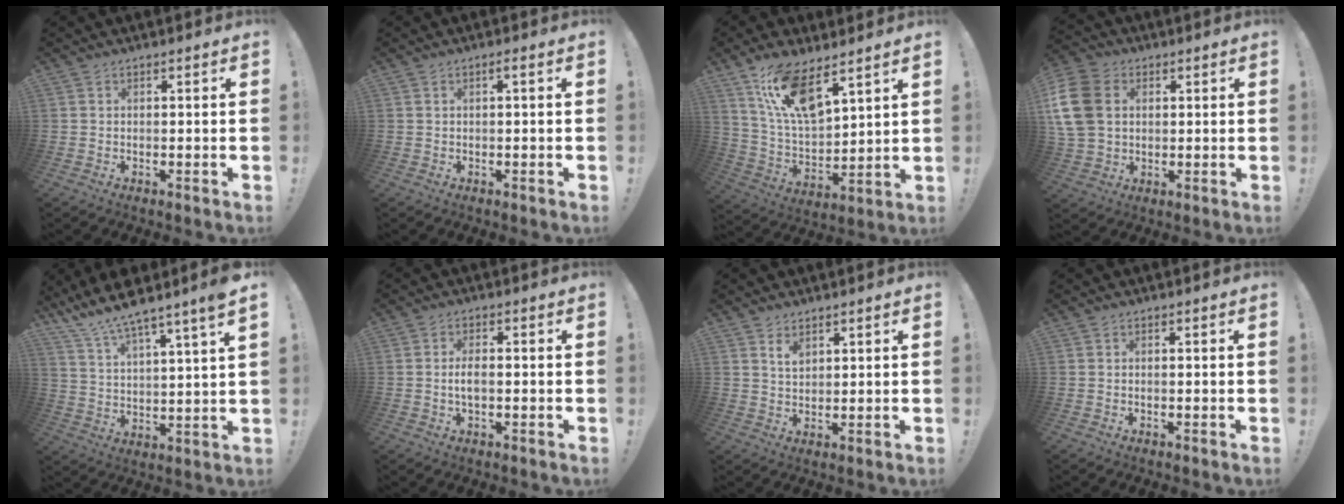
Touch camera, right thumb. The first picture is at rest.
{"total": 1.2, "force": [-0.1, 0.1, 1.2], "torque": [-0.026, 0.005, -0.002]}
{"total": 14.6, "force": [10.1, 4.9, 9.2], "torque": [-0.186, -0.055, 0.186]}
{"total": 14.5, "force": [3.7, 11.0, 8.7], "torque": [-0.174, -0.003, 0.074]}
{"total": 9.9, "force": [8.7, 0.0, 4.9], "torque": [-0.101, -0.074, 0.144]}
{"total": 3.8, "force": [-0.7, 1.6, 3.4], "torque": [-0.066, 0.004, -0.015]}
{"total": 3.9, "force": [2.4, 2.2, 2.1], "torque": [-0.028, -0.013, 0.041]}
{"total": 0.0}